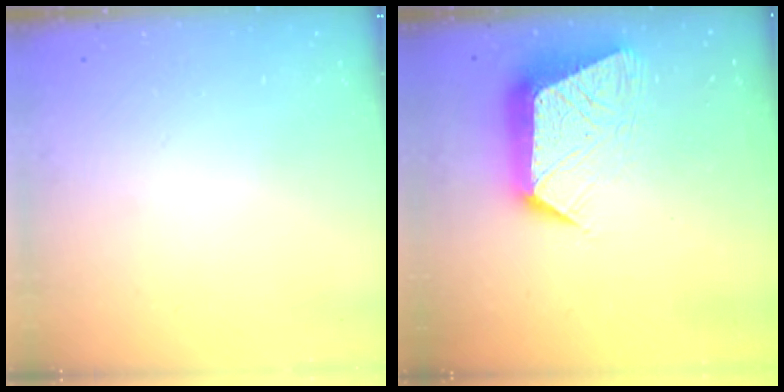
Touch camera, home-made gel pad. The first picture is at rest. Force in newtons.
{"total": 13.1, "press": 13.1, "slide": 1.2}